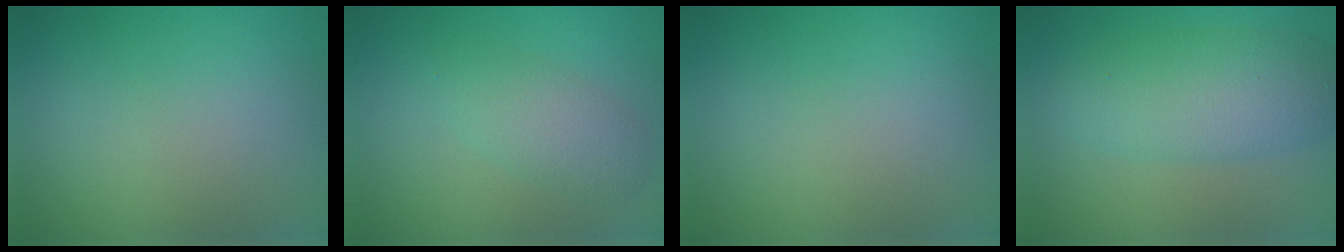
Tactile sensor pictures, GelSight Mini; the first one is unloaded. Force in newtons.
{"total": 3.1, "press": 3.1, "slide": 0.2}
{"total": 0.0}
{"total": 5.5, "press": 5.5, "slide": 0.3}